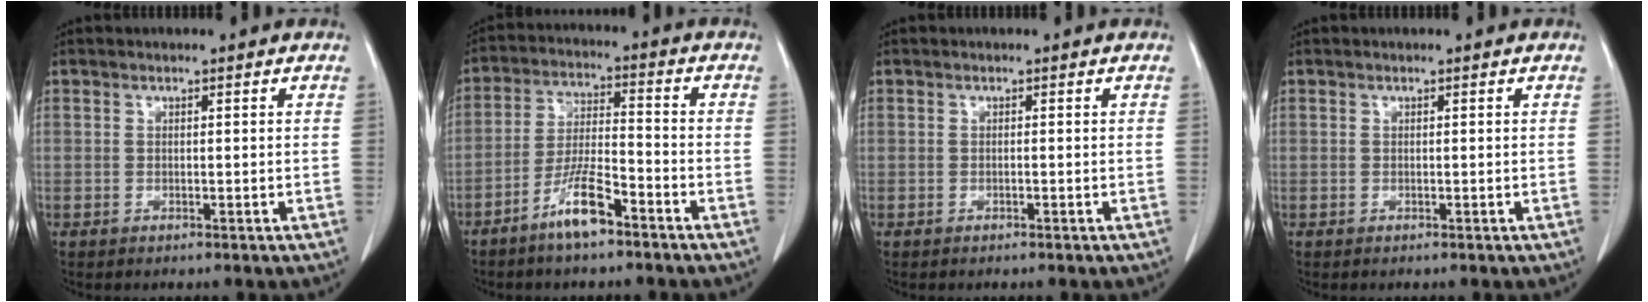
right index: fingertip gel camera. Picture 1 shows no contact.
{"total": 7.9, "force": [-5.3, 1.2, 5.7], "torque": [-0.115, -0.005, -0.102]}
{"total": 0.0}
{"total": 0.0}